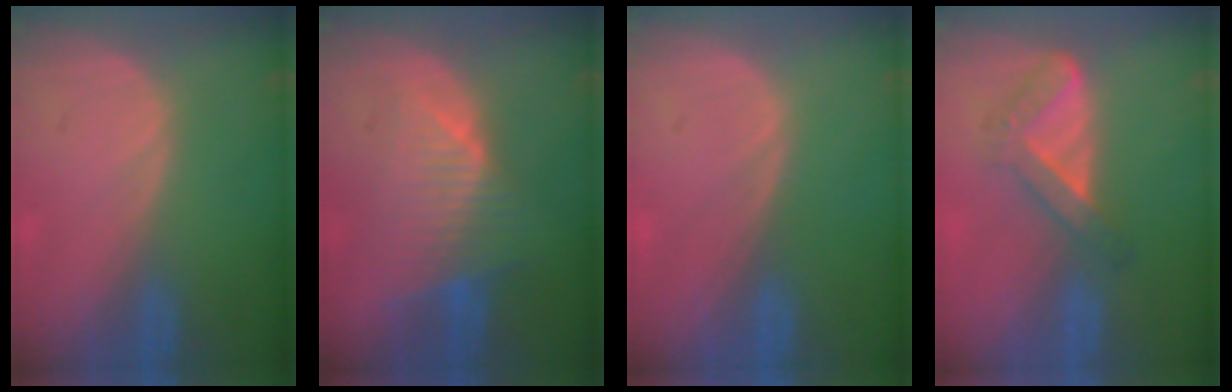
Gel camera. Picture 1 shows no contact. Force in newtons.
{"total": 7.9, "press": 6.9, "slide": 3.9}
{"total": 0.0}
{"total": 5.6, "press": 4.7, "slide": 3.0}